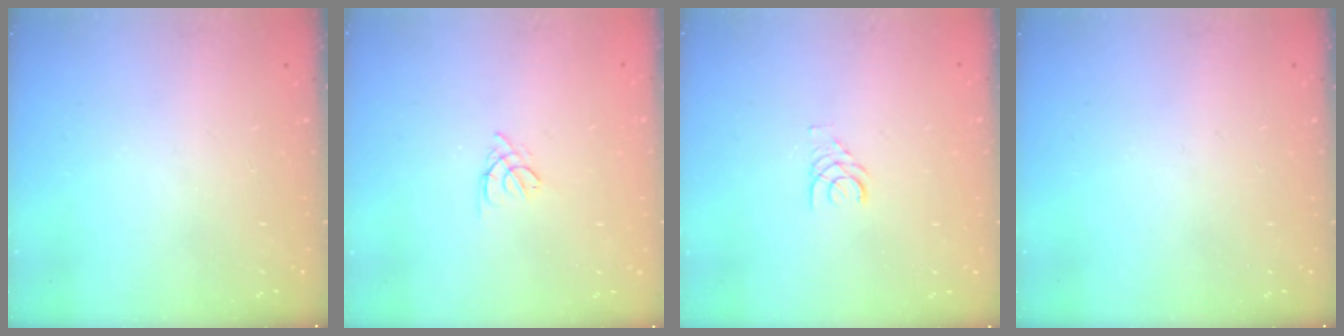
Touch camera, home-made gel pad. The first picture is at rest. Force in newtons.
{"total": 3.0, "press": 2.9, "slide": 0.7}
{"total": 1.7, "press": 1.7, "slide": 0.2}
{"total": 0.0}